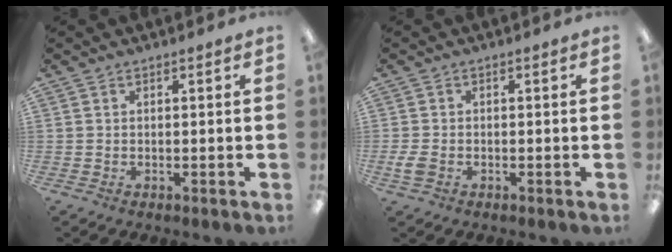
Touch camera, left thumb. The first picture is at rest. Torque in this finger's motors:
{"motor_torque": [-0.29, 0.31, -0.27, -0.01, 0.00]}